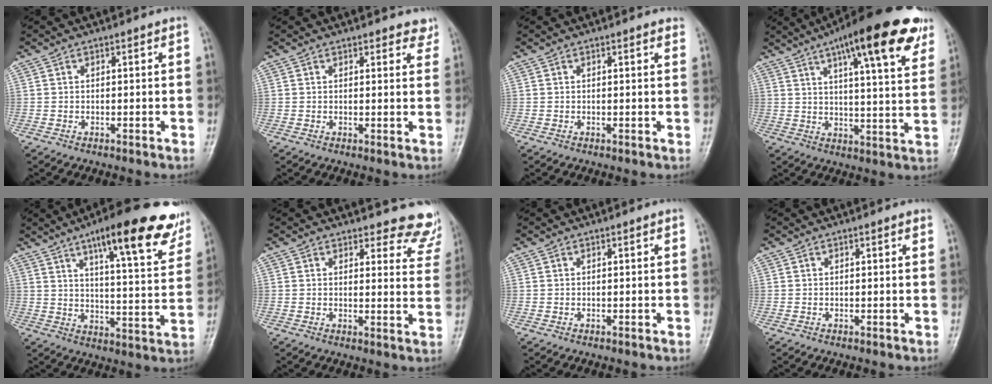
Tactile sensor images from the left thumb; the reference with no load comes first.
{"total": 3.5, "force": [3.0, 1.5, 0.9], "torque": [0.021, -0.013, 0.022]}
{"total": 1.2, "force": [0.9, 0.3, 0.7], "torque": [-0.005, 0.000, 0.008]}
{"total": 20.3, "force": [11.4, 4.9, 16.1], "torque": [-0.213, -0.022, 0.161]}
{"total": 20.0, "force": [12.6, 4.5, 14.8], "torque": [-0.174, -0.049, 0.174]}
{"total": 10.0, "force": [9.4, 3.2, 1.0], "torque": [0.041, -0.074, 0.073]}
{"total": 0.0}
{"total": 0.6, "force": [0.4, 0.1, 0.5], "torque": [-0.007, 0.000, 0.003]}